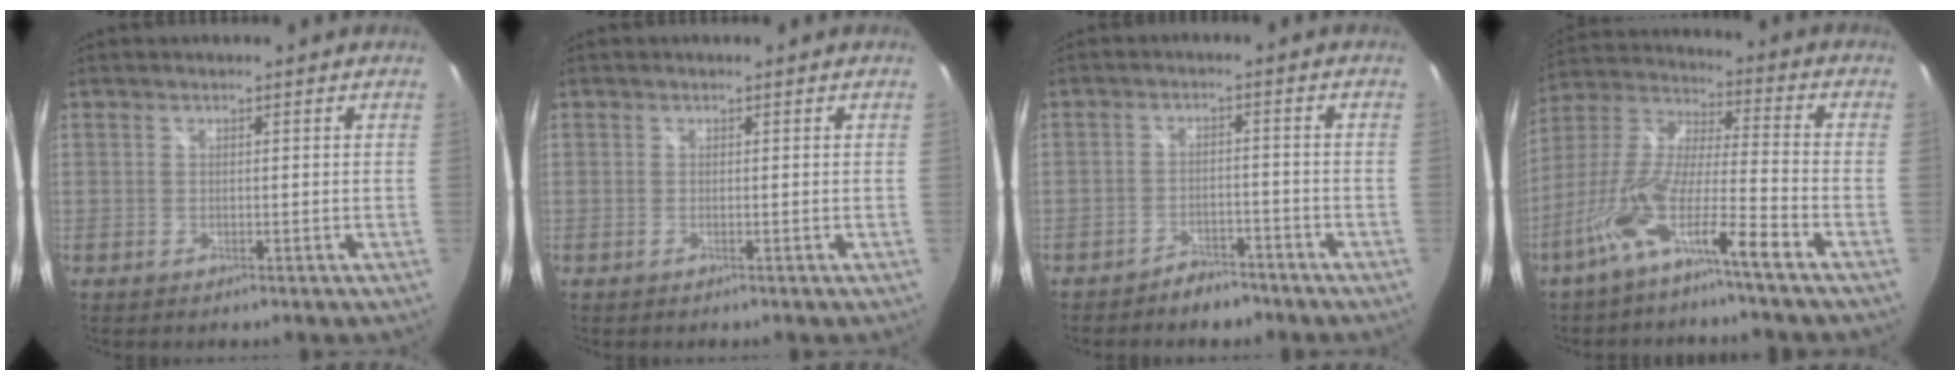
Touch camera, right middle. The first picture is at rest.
{"total": 0.0}
{"total": 4.7, "force": [-4.1, 2.0, 1.2], "torque": [-0.034, 0.010, -0.056]}
{"total": 12.1, "force": [-7.6, 0.4, 9.5], "torque": [-0.189, -0.003, -0.145]}